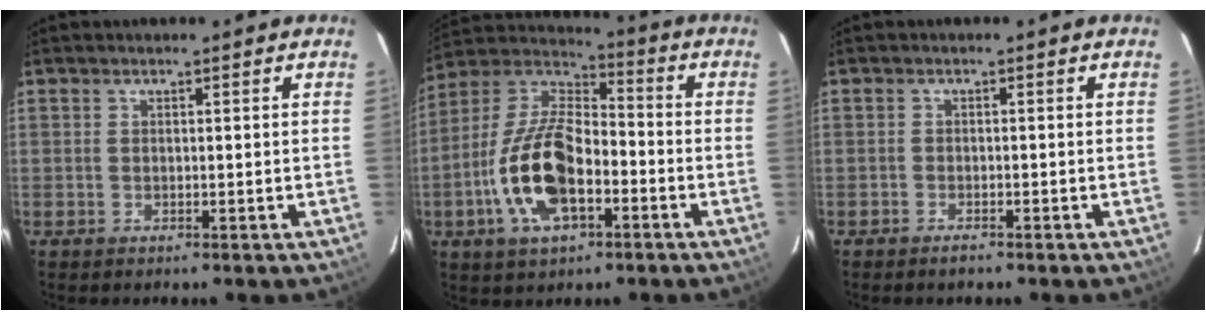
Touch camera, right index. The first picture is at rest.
{"total": 16.8, "force": [-5.7, 8.1, 13.6], "torque": [-0.288, 0.002, -0.107]}
{"total": 1.5, "force": [-1.3, 0.5, 0.6], "torque": [-0.018, -0.001, -0.026]}